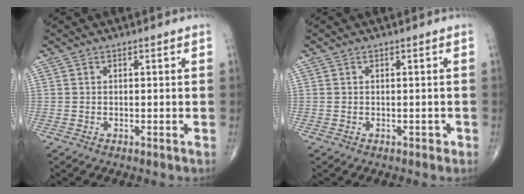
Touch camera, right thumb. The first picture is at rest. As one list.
[{"total": 0.6, "force": [-0.3, 0.5, 0.3], "torque": [0.005, 0.003, -0.006]}]